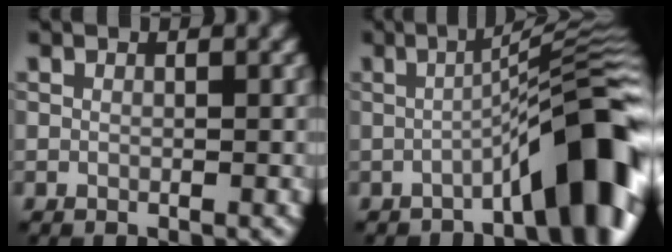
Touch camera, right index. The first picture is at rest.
{"total": 9.5, "force": [-4.2, 1.6, 8.3], "torque": [-0.097, 0.033, -0.066]}